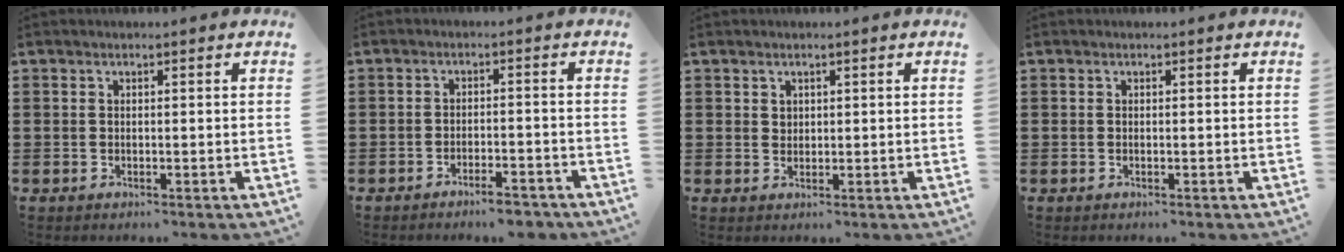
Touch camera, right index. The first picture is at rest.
{"total": 3.6, "force": [-3.4, 0.2, 1.3], "torque": [-0.022, 0.000, -0.065]}
{"total": 1.3, "force": [0.9, 0.9, 0.2], "torque": [-0.006, 0.003, 0.017]}
{"total": 0.0}